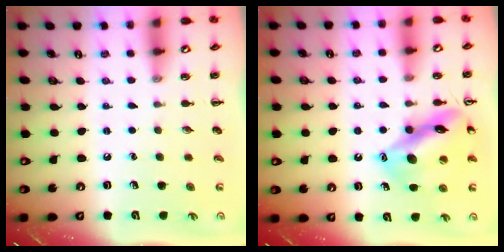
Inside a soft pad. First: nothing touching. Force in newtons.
{"total": 15.5, "press": 15.3, "slide": 1.8}